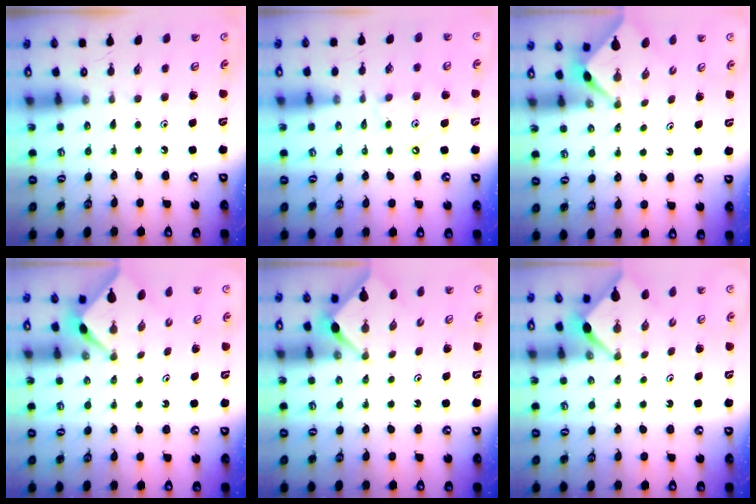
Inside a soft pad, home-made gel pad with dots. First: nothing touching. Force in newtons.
{"total": 8.1, "press": 8.0, "slide": 0.9}
{"total": 2.4, "press": 2.4, "slide": 0.1}
{"total": 2.1, "press": 2.1, "slide": 0.2}
{"total": 3.0, "press": 3.0, "slide": 0.3}
{"total": 2.6, "press": 2.6, "slide": 0.3}